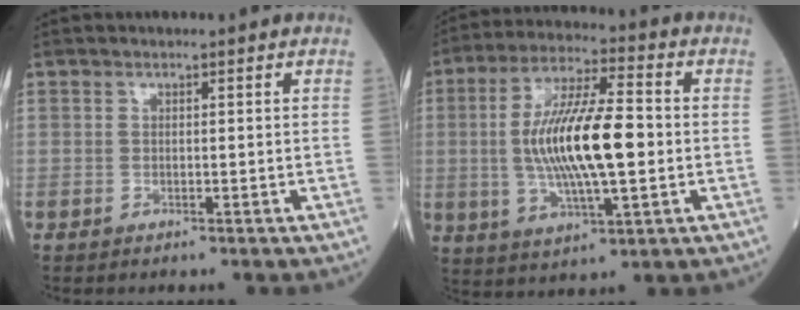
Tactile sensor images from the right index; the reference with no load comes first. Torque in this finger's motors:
{"motor_torque": [2.14, 0.00, 0.45, 0.21]}